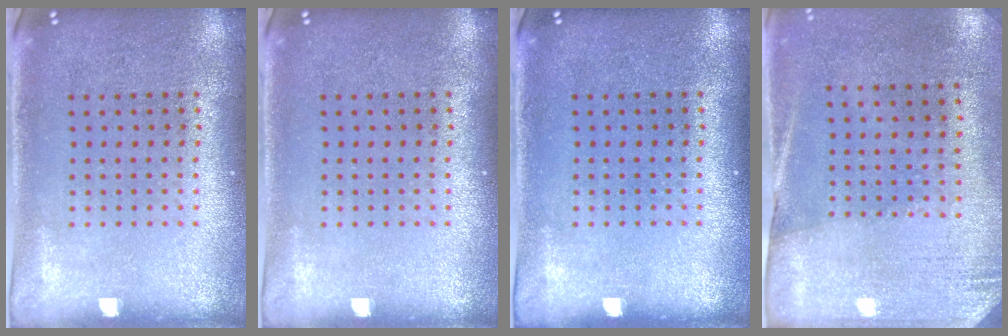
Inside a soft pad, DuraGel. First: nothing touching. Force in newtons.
{"total": 0.0}
{"total": 0.0}
{"total": 2.6, "press": 2.3, "slide": 1.3}